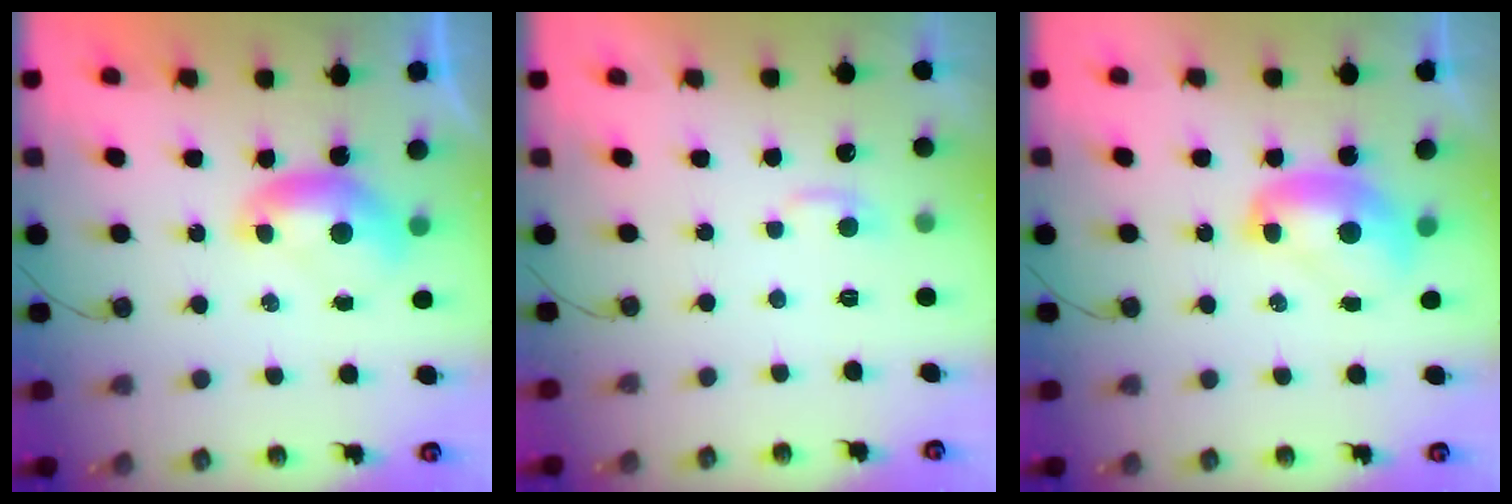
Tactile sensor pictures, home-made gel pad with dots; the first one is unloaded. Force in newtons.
{"total": 2.2, "press": 2.1, "slide": 0.5}
{"total": 2.2, "press": 2.2, "slide": 0.2}